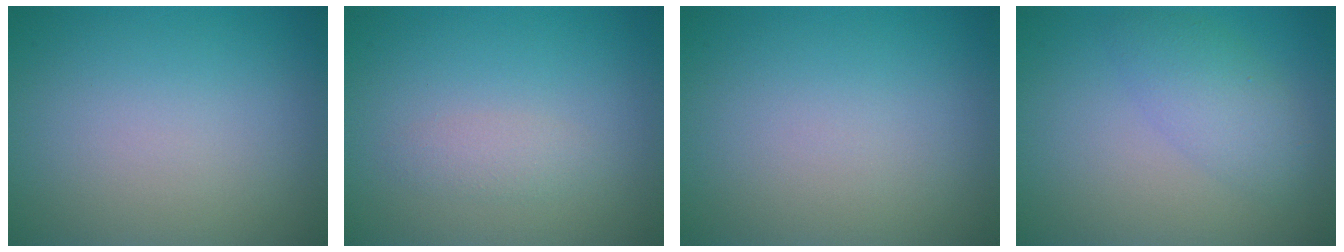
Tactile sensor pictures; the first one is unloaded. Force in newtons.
{"total": 1.3, "press": 1.3, "slide": 0.1}
{"total": 0.0}
{"total": 1.9, "press": 1.9, "slide": 0.2}